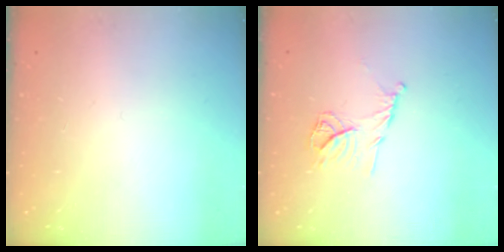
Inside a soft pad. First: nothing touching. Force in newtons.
{"total": 9.8, "press": 9.8, "slide": 0.6}